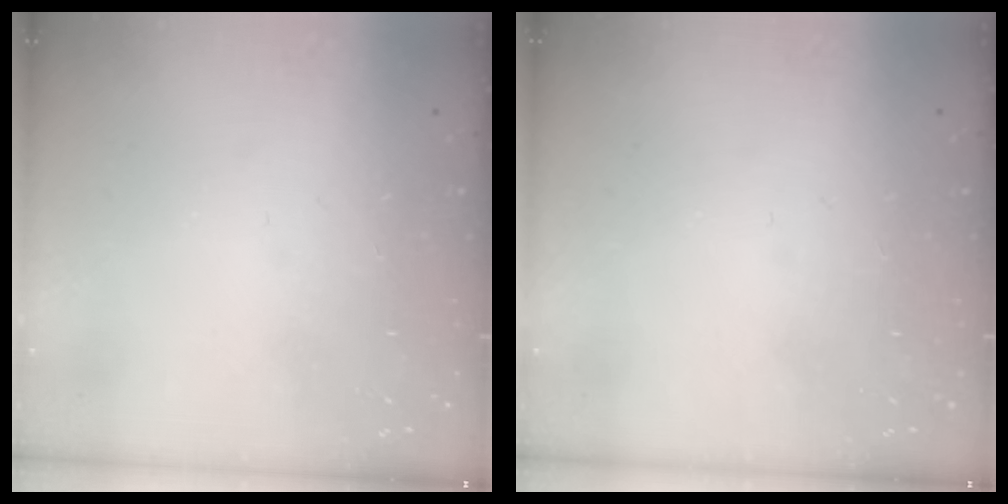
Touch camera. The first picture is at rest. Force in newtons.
{"total": 0.0}